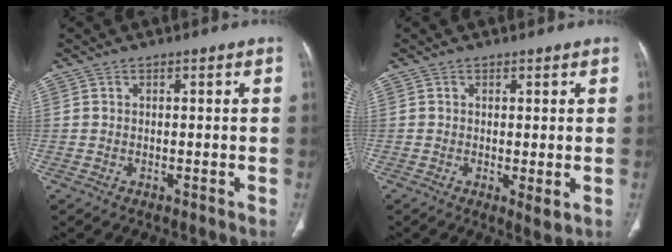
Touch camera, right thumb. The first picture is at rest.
{"total": 2.4, "force": [-0.3, 0.7, 2.3], "torque": [-0.041, -0.012, -0.005]}